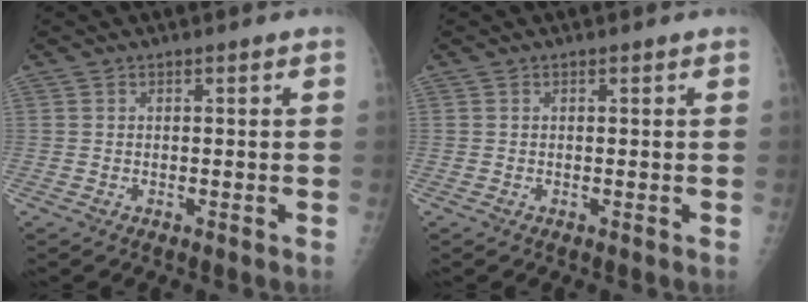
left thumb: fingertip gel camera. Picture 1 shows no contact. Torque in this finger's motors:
{"motor_torque": [0.00, 0.00, 0.00, -0.01, 0.00]}